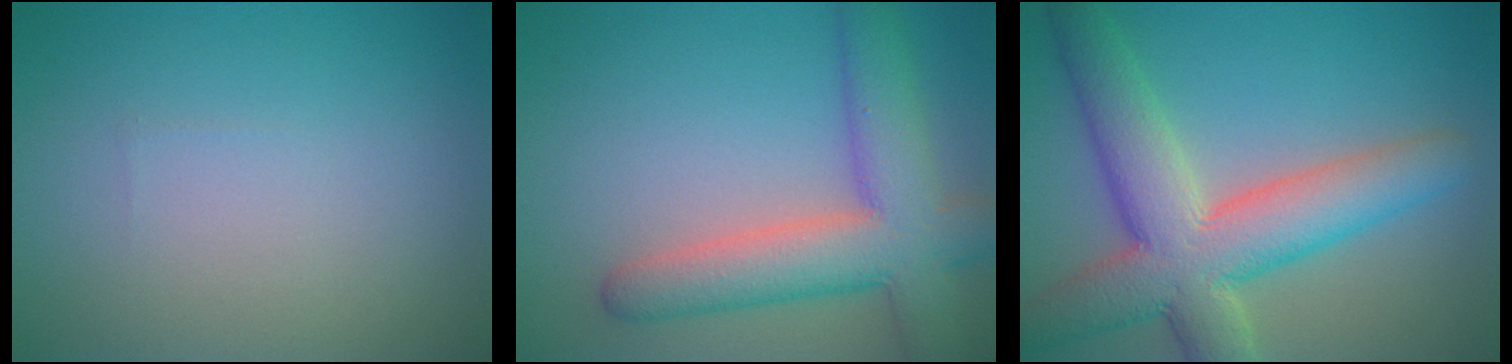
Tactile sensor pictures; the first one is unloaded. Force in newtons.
{"total": 7.7, "press": 7.7, "slide": 0.3}
{"total": 9.3, "press": 9.3, "slide": 0.8}